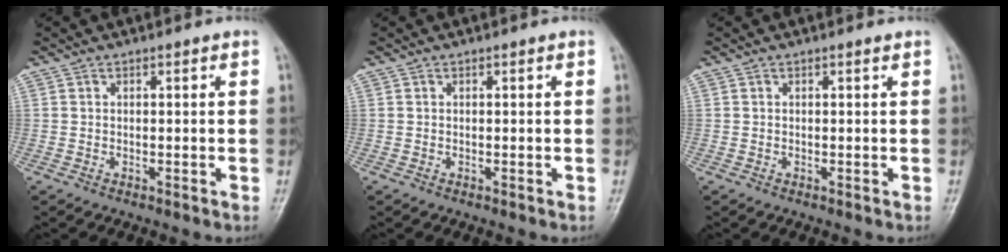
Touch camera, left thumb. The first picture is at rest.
{"total": 0.0}
{"total": 0.0}